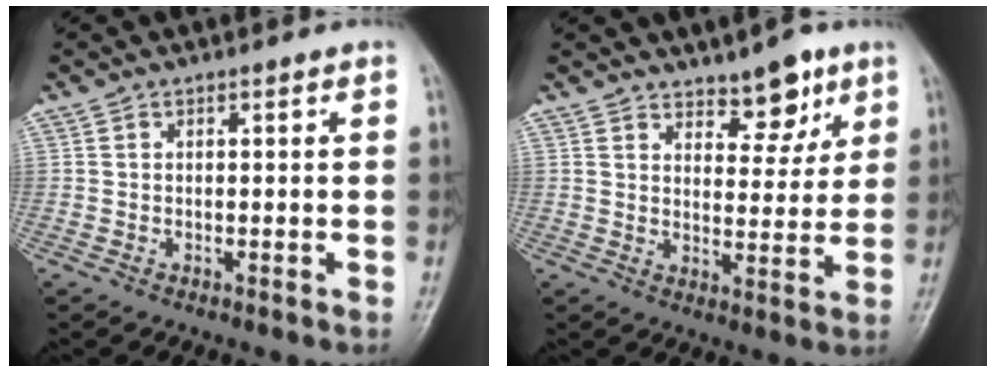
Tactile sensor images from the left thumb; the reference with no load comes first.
{"total": 6.9, "force": [4.8, 3.2, 3.8], "torque": [-0.023, -0.034, 0.073]}